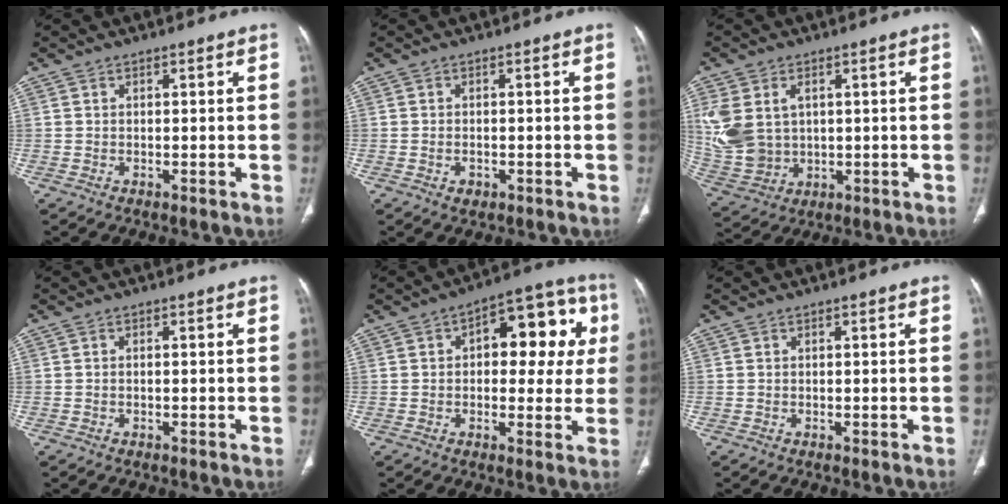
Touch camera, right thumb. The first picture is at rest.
{"total": 1.8, "force": [-0.6, 1.3, 1.1], "torque": [-0.013, 0.003, -0.005]}
{"total": 12.4, "force": [2.5, 9.0, 8.1], "torque": [-0.176, -0.001, 0.070]}
{"total": 0.0}
{"total": 16.3, "force": [3.3, 8.7, 13.4], "torque": [-0.123, 0.026, 0.036]}
{"total": 0.0}